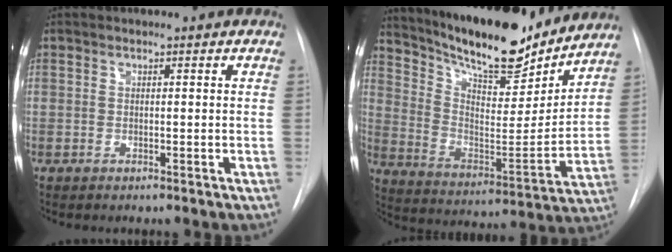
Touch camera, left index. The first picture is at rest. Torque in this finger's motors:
{"motor_torque": [0.45, -0.51, 0.72, 0.16]}